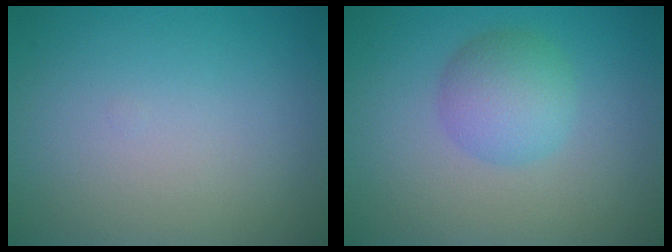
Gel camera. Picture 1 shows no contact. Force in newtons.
{"total": 3.6, "press": 3.6, "slide": 0.1}